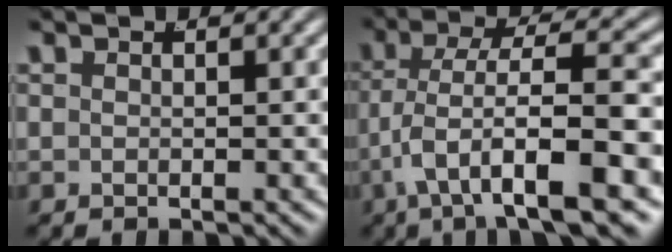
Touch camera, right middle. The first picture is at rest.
{"total": 8.6, "force": [-2.3, 3.3, 7.6], "torque": [-0.139, -0.018, -0.023]}